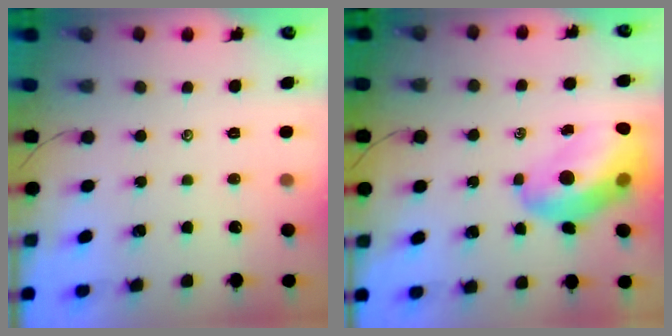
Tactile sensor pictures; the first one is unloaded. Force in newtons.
{"total": 14.2, "press": 13.6, "slide": 4.1}